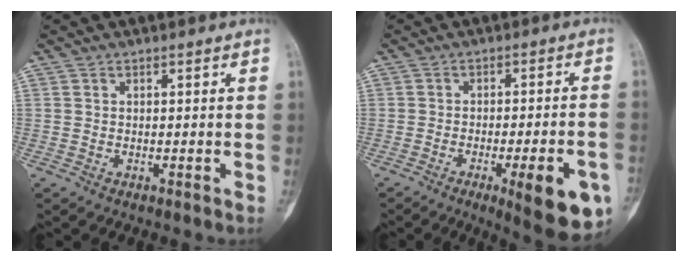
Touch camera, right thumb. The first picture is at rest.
{"total": 17.2, "force": [-7.1, 4.0, 15.1], "torque": [-0.158, 0.014, -0.087]}